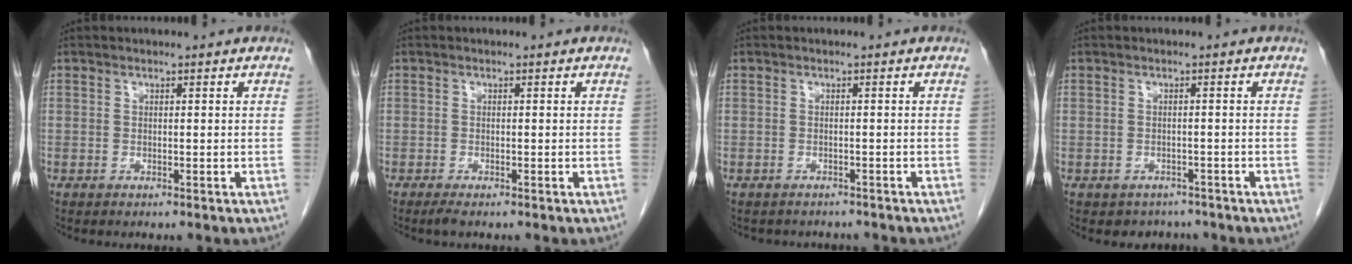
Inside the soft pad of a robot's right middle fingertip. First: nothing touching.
{"total": 1.0, "force": [-0.8, 0.0, 0.6], "torque": [-0.019, -0.005, -0.016]}
{"total": 4.6, "force": [-4.2, 1.8, 0.8], "torque": [-0.010, 0.002, -0.049]}
{"total": 3.1, "force": [-2.5, 1.9, -0.1], "torque": [-0.002, 0.008, -0.034]}